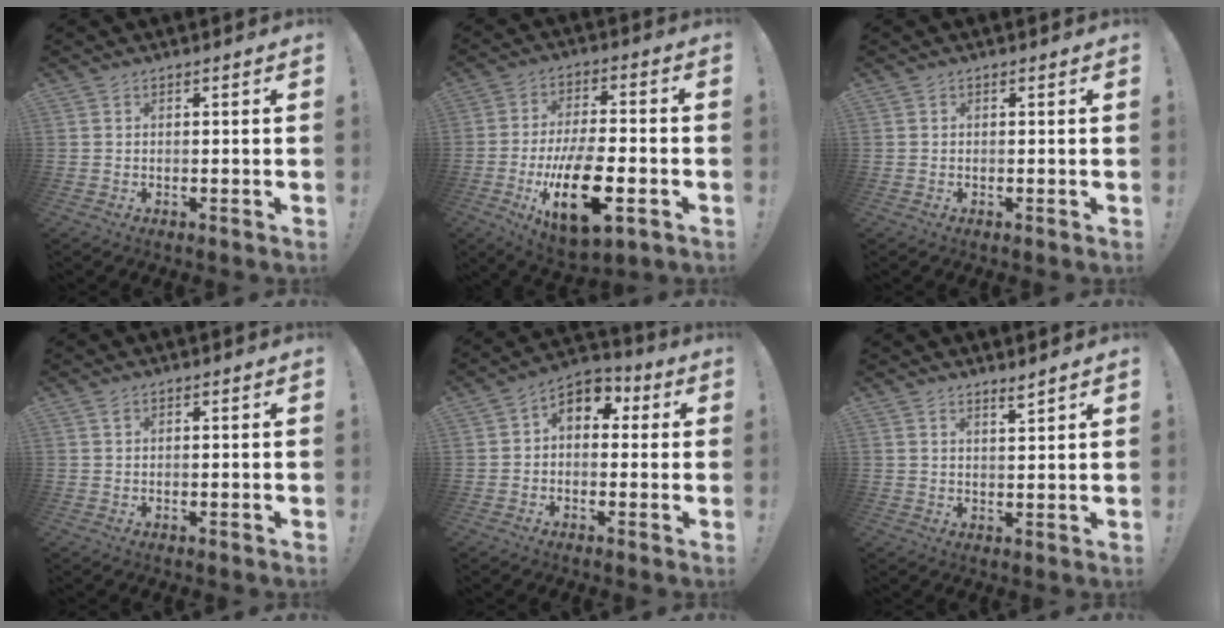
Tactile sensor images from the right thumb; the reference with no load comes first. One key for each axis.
{"total": 19.3, "fx": -6.2, "fy": 8.3, "fz": 16.3, "tx": -0.274, "ty": 0.022, "tz": -0.094}
{"total": 0.0}
{"total": 0.8, "fx": 0.4, "fy": 0.4, "fz": 0.6, "tx": -0.008, "ty": 0.000, "tz": 0.006}
{"total": 7.3, "fx": 1.0, "fy": 5.6, "fz": 4.5, "tx": -0.066, "ty": 0.010, "tz": 0.023}
{"total": 2.9, "fx": 2.6, "fy": 0.0, "fz": 1.4, "tx": -0.014, "ty": -0.024, "tz": 0.041}